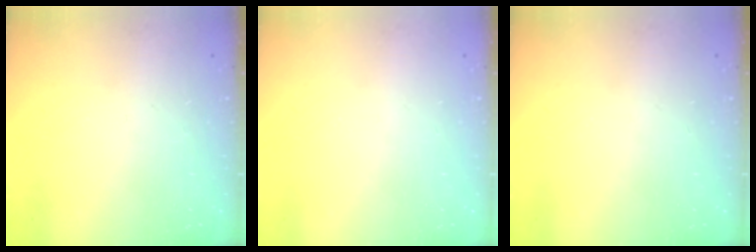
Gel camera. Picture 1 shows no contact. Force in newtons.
{"total": 0.0}
{"total": 0.0}